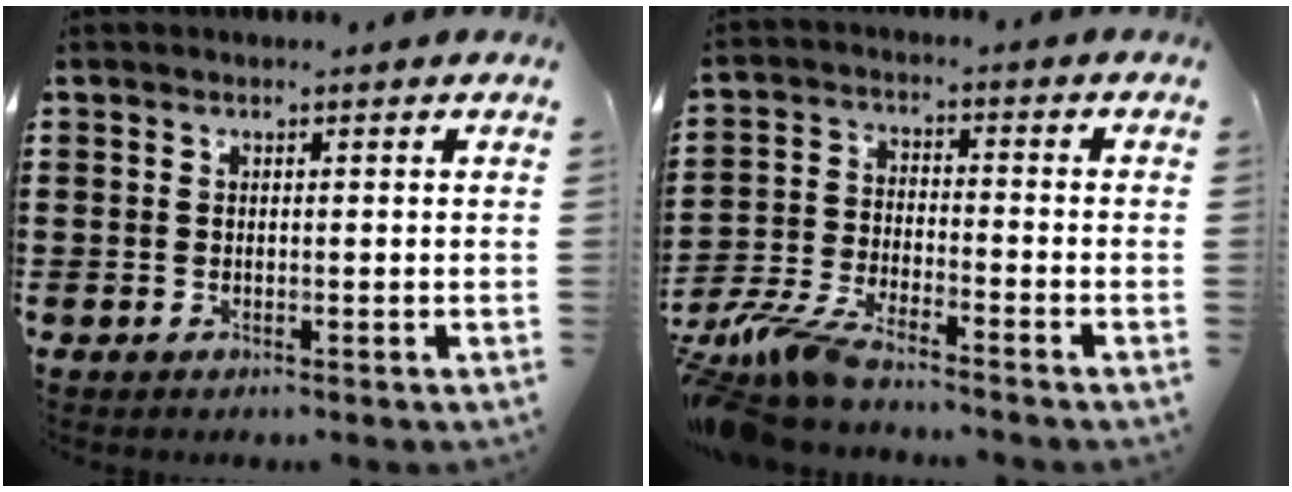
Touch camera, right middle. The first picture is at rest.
{"total": 6.9, "force": [-6.4, 0.6, 2.4], "torque": [-0.069, -0.006, -0.129]}